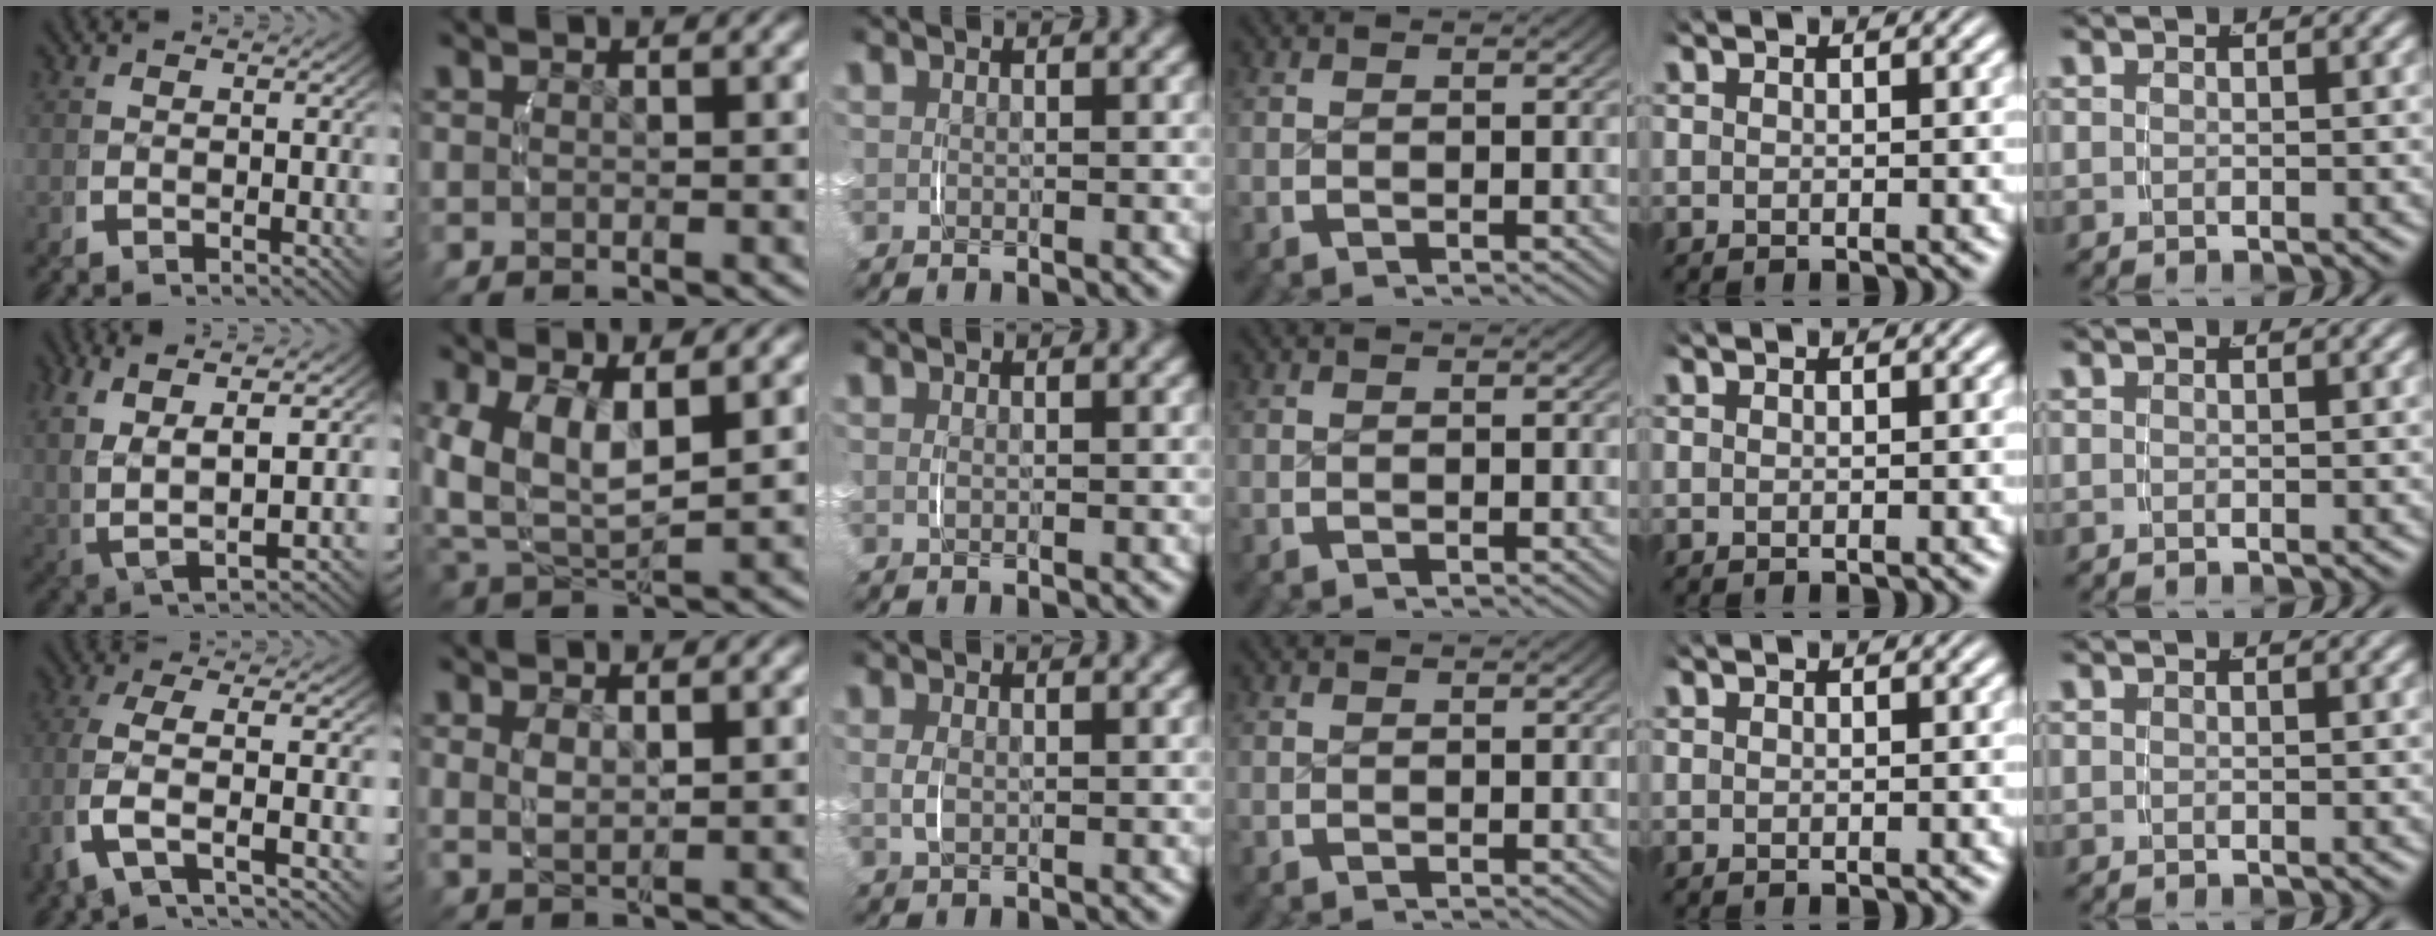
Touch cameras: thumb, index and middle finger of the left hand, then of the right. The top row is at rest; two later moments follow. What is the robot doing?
{"motion": "lift_and_place", "object": "backpack"}